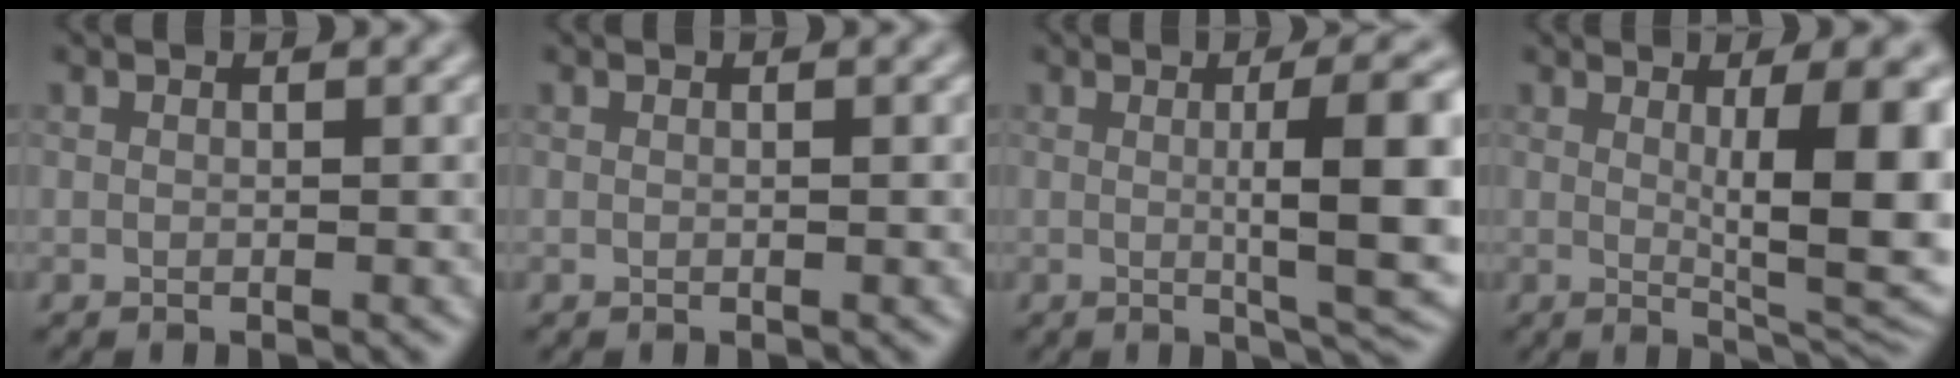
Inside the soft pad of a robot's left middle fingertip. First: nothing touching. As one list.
[{"total": 0.0}, {"total": 9.5, "force": [0.2, 2.0, 9.3], "torque": [-0.119, 0.002, 0.004]}, {"total": 9.1, "force": [1.1, 2.2, 8.7], "torque": [-0.114, -0.012, 0.022]}]